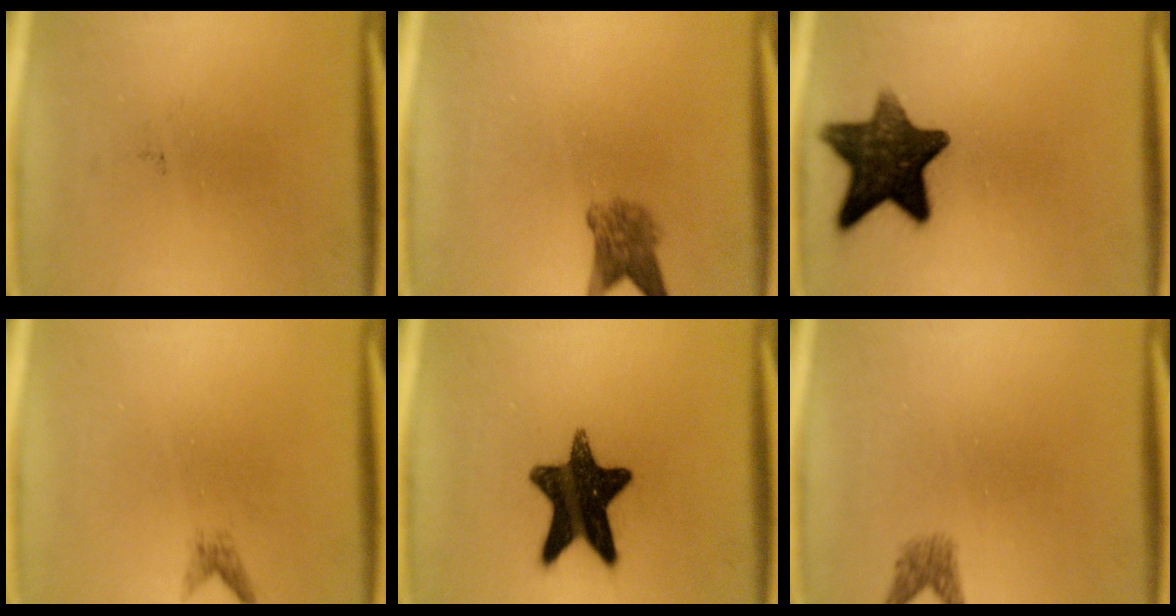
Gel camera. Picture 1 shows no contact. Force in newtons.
{"total": 4.1}
{"total": 12.9}
{"total": 1.1}
{"total": 15.1}
{"total": 1.8}